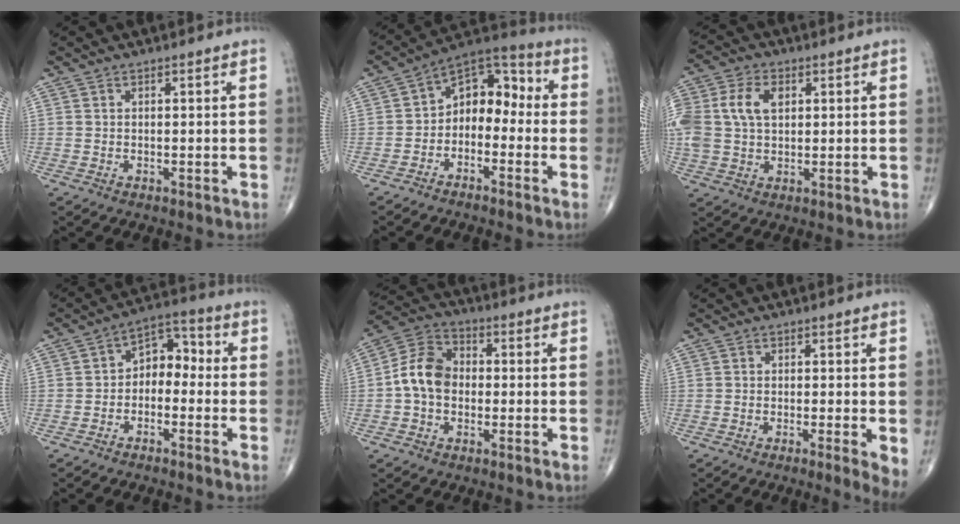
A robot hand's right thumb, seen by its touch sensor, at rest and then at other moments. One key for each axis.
{"total": 10.0, "fx": -1.9, "fy": 7.0, "fz": 7.0, "tx": -0.068, "ty": 0.055, "tz": -0.053}
{"total": 14.0, "fx": 3.0, "fy": 9.7, "fz": 9.7, "tx": -0.239, "ty": 0.015, "tz": 0.057}
{"total": 7.1, "fx": -1.4, "fy": 5.0, "fz": 4.9, "tx": -0.045, "ty": 0.043, "tz": -0.041}
{"total": 9.2, "fx": -0.9, "fy": 6.9, "fz": 6.0, "tx": -0.100, "ty": 0.031, "tz": -0.031}
{"total": 4.0, "fx": -1.2, "fy": 0.4, "fz": 3.8, "tx": -0.066, "ty": -0.012, "tz": -0.024}